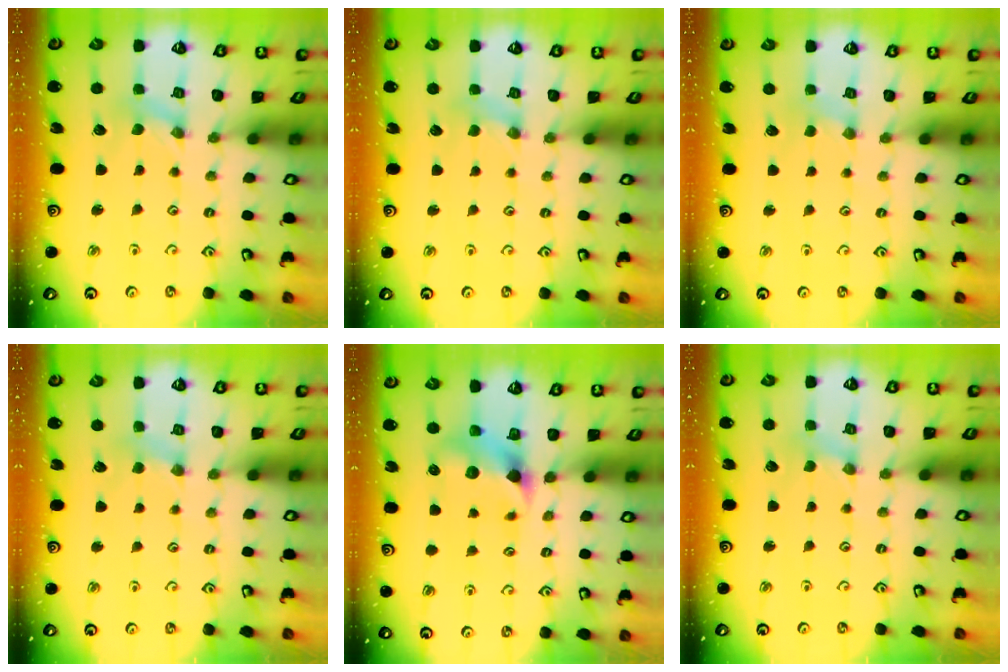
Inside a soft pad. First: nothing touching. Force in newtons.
{"total": 2.9, "press": 2.9, "slide": 0.6}
{"total": 0.0}
{"total": 2.6, "press": 2.6, "slide": 0.4}
{"total": 6.7, "press": 6.6, "slide": 0.8}
{"total": 0.0}